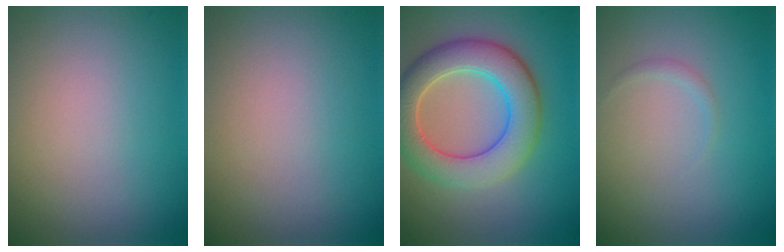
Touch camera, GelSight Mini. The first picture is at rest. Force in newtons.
{"total": 0.0}
{"total": 7.1, "press": 7.1, "slide": 0.3}
{"total": 0.6, "press": 0.6, "slide": 0.1}